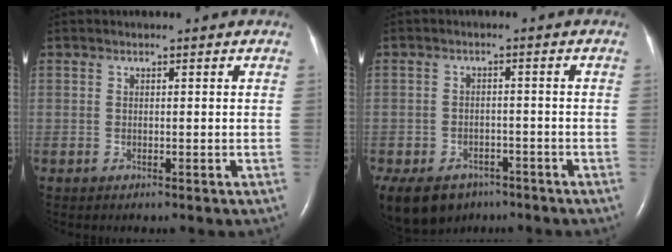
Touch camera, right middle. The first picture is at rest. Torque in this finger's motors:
{"motor_torque": [0.42, -0.41, 0.10, 0.04]}